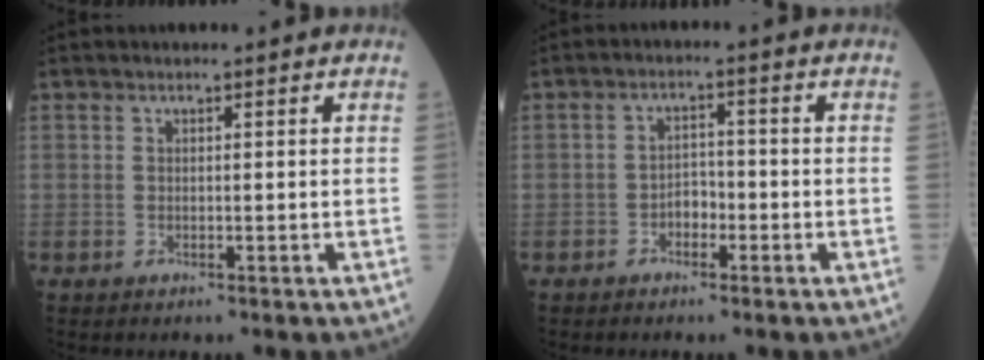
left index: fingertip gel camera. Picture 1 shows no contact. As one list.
[{"total": 2.7, "force": [-1.4, 1.6, 1.7], "torque": [-0.025, 0.008, -0.028]}]